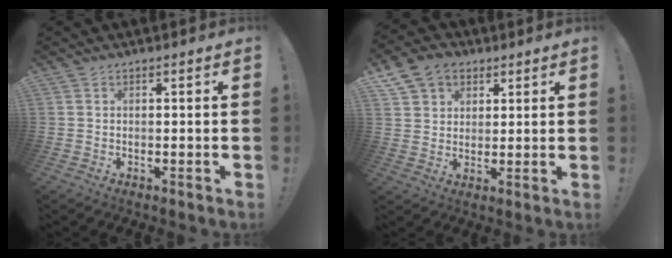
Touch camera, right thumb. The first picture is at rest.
{"total": 9.8, "force": [5.3, 7.6, 3.4], "torque": [-0.049, -0.025, 0.105]}